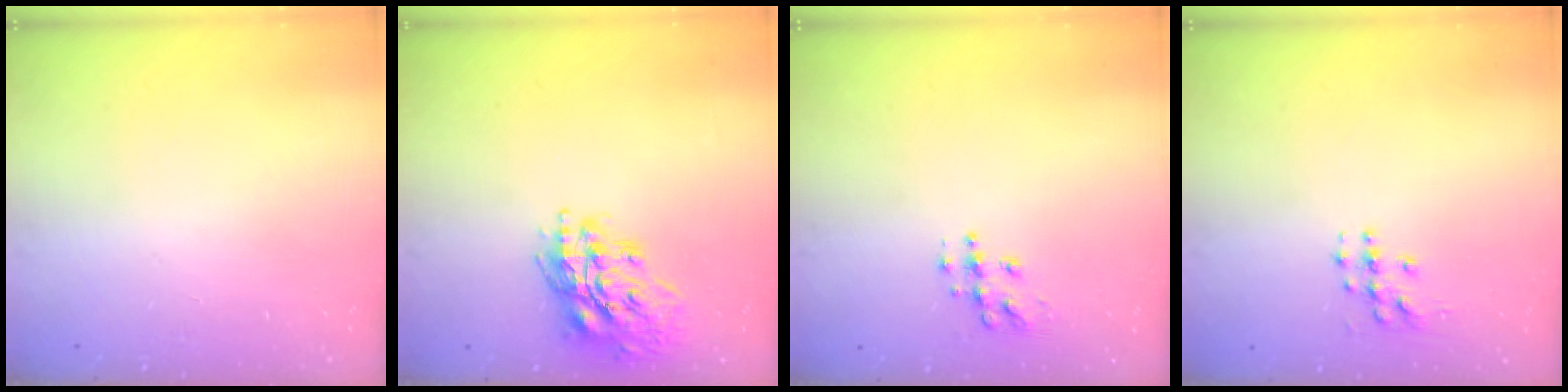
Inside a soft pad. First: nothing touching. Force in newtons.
{"total": 17.4, "press": 17.1, "slide": 2.7}
{"total": 8.5, "press": 8.5, "slide": 0.5}
{"total": 3.9, "press": 3.9, "slide": 0.2}